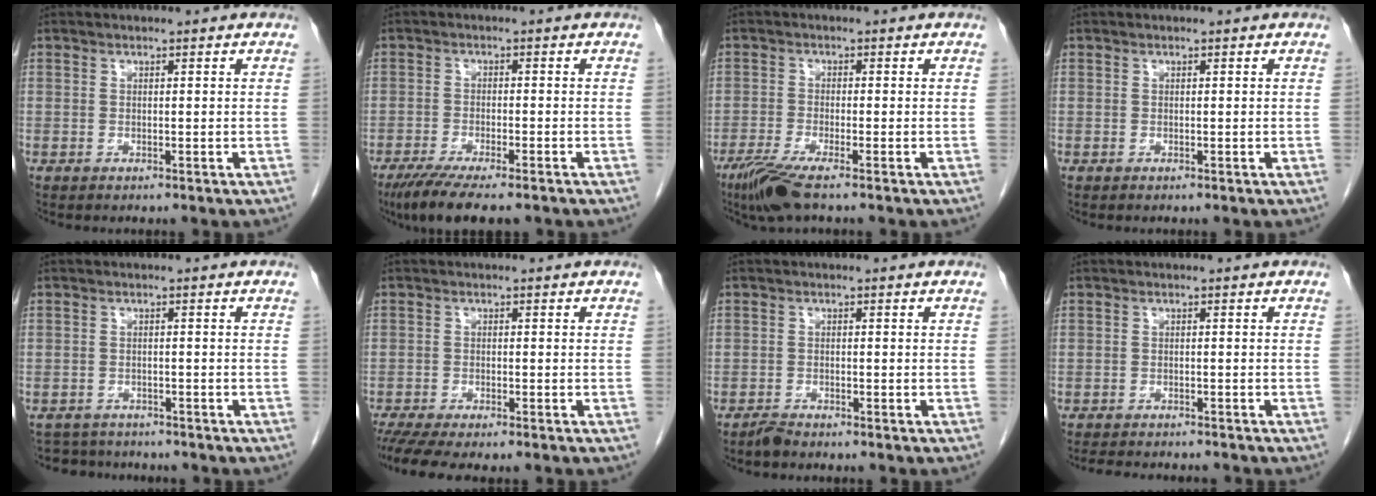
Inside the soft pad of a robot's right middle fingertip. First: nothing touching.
{"total": 9.5, "force": [-7.3, 1.7, 5.8], "torque": [-0.089, -0.018, -0.114]}
{"total": 5.4, "force": [-3.8, 0.2, 3.9], "torque": [-0.081, -0.018, -0.075]}
{"total": 0.0}
{"total": 5.2, "force": [-5.0, 1.6, 0.2], "torque": [-0.001, 0.004, -0.073]}
{"total": 7.3, "force": [-6.1, 1.0, 3.9], "torque": [-0.056, -0.012, -0.095]}
{"total": 1.4, "force": [-1.4, 0.2, 0.3], "torque": [-0.014, -0.004, -0.025]}
{"total": 7.8, "force": [-7.2, 1.3, 2.6], "torque": [-0.037, -0.007, -0.100]}